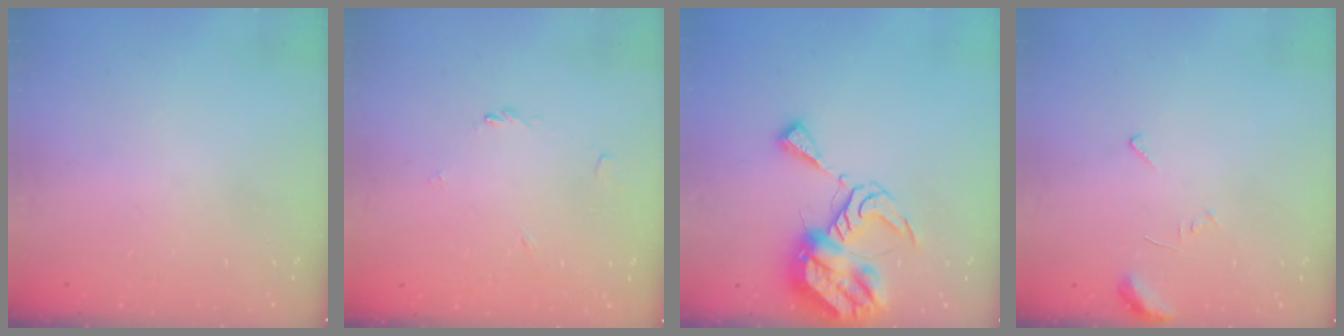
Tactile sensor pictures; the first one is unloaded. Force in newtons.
{"total": 1.2, "press": 1.2, "slide": 0.4}
{"total": 12.4, "press": 12.3, "slide": 1.2}
{"total": 5.5, "press": 5.5, "slide": 0.3}